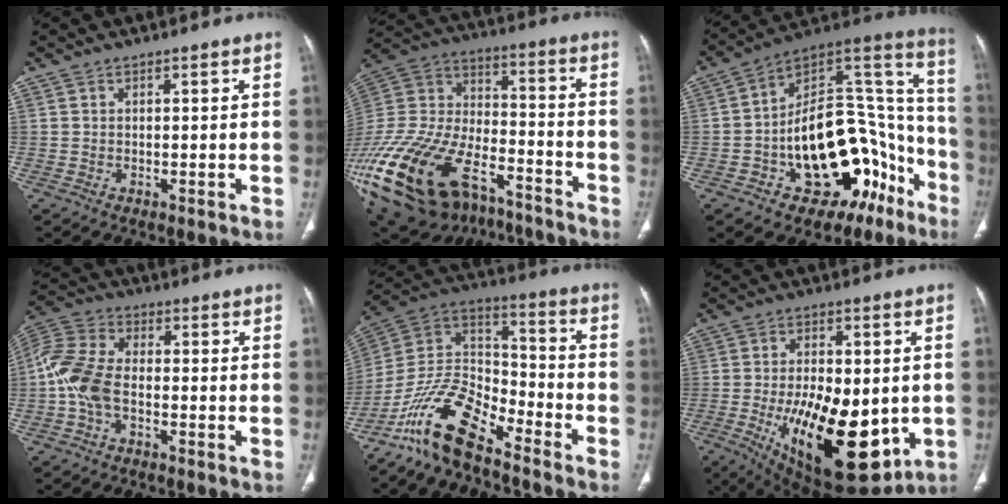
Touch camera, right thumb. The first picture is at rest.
{"total": 38.6, "force": [-23.4, 20.6, 22.8], "torque": [-0.567, 0.014, -0.392]}
{"total": 30.1, "force": [-12.4, 16.7, 21.7], "torque": [-0.227, 0.112, -0.169]}
{"total": 9.8, "force": [-2.2, 5.7, 7.7], "torque": [-0.172, 0.026, -0.052]}
{"total": 15.7, "force": [-11.6, 6.0, 8.7], "torque": [-0.145, 0.090, -0.225]}
{"total": 24.1, "force": [-5.1, 11.7, 20.5], "torque": [-0.311, -0.020, -0.047]}